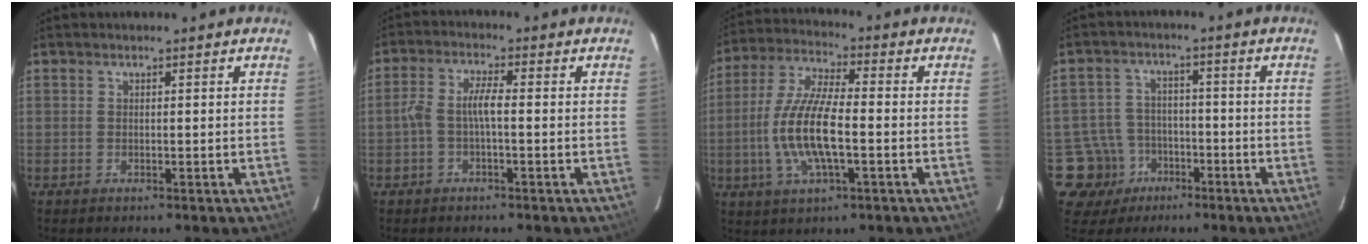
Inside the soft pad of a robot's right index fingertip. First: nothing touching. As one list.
[{"total": 4.0, "force": [-0.9, 0.9, 3.8], "torque": [-0.084, 0.012, -0.017]}, {"total": 12.8, "force": [-2.6, 3.7, 12.0], "torque": [-0.249, -0.004, -0.051]}, {"total": 8.4, "force": [-4.1, 7.4, 0.4], "torque": [-0.029, 0.029, -0.061]}]